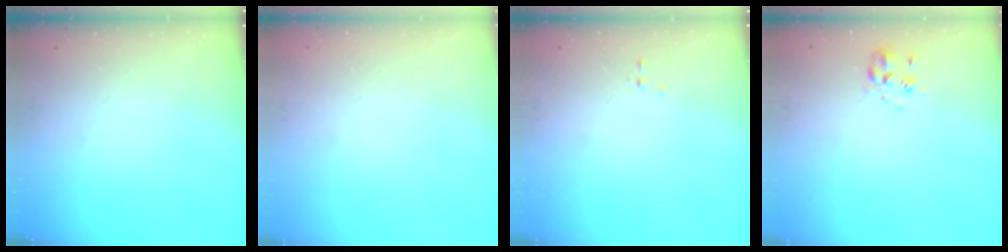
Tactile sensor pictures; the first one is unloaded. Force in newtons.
{"total": 1.9, "press": 1.9, "slide": 0.2}
{"total": 0.0}
{"total": 2.3, "press": 2.1, "slide": 1.0}